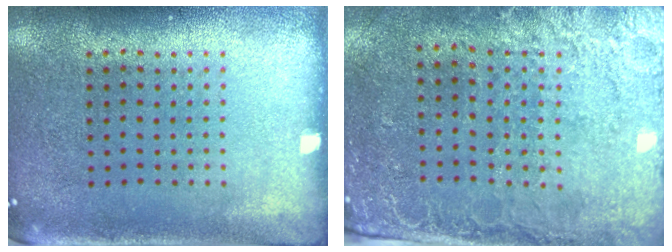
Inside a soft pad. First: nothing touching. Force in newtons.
{"total": 2.6, "press": 2.4, "slide": 1.1}